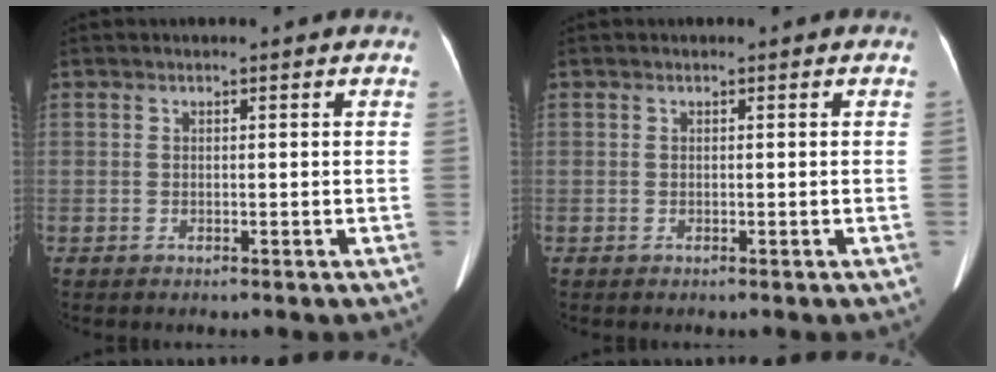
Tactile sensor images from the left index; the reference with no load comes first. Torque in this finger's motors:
{"motor_torque": [0.02, 0.02, 0.00, 0.01]}